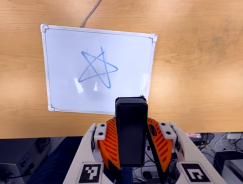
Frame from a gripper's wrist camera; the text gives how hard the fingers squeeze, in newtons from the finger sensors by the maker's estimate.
{"total": 6.1, "left": 5.5, "right": 6.8}